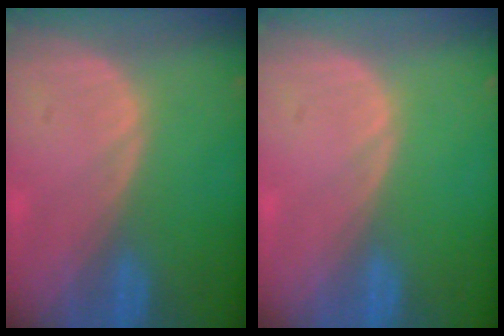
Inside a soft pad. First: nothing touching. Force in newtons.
{"total": 0.0}